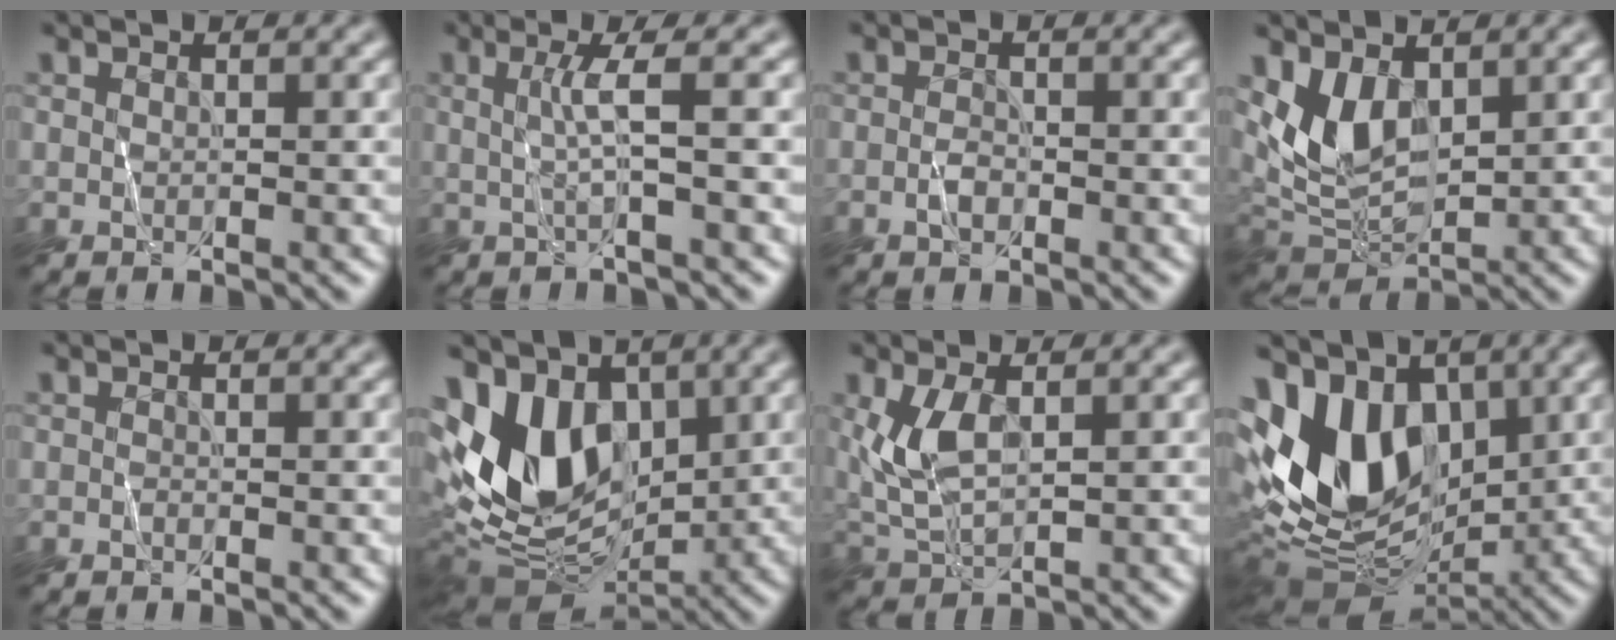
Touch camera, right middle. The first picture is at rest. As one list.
[{"total": 2.2, "force": [-0.2, 0.2, 2.2], "torque": [-0.044, 0.005, 0.004]}, {"total": 1.1, "force": [-1.0, 0.4, 0.5], "torque": [-0.008, 0.006, -0.012]}, {"total": 5.0, "force": [1.6, 3.1, 3.5], "torque": [-0.076, -0.008, 0.045]}, {"total": 0.6, "force": [-0.6, 0.0, -0.1], "torque": [0.001, 0.005, -0.004]}, {"total": 9.3, "force": [0.7, 6.5, 6.6], "torque": [-0.123, -0.007, 0.011]}, {"total": 3.8, "force": [0.6, 2.0, 3.2], "torque": [-0.077, 0.005, 0.026]}, {"total": 11.1, "force": [0.8, 7.7, 7.9], "torque": [-0.150, -0.004, 0.010]}]